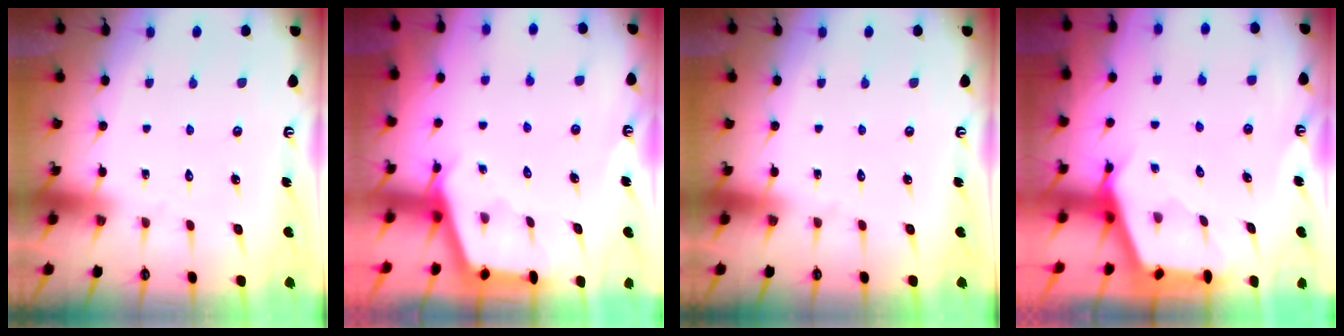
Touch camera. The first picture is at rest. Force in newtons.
{"total": 2.8, "press": 2.8, "slide": 0.3}
{"total": 0.0}
{"total": 2.6, "press": 2.5, "slide": 0.3}